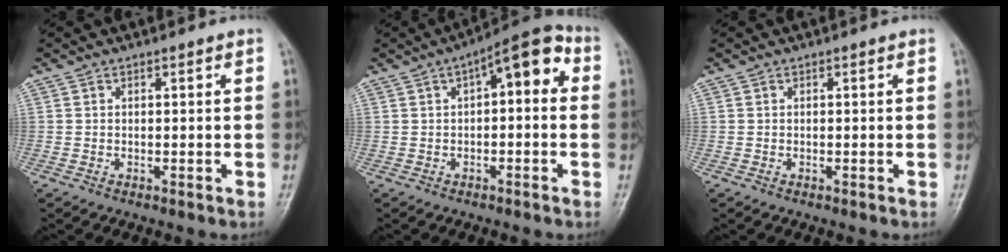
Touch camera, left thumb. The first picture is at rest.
{"total": 9.6, "force": [2.0, 4.1, 8.4], "torque": [-0.094, 0.036, 0.015]}
{"total": 0.0}